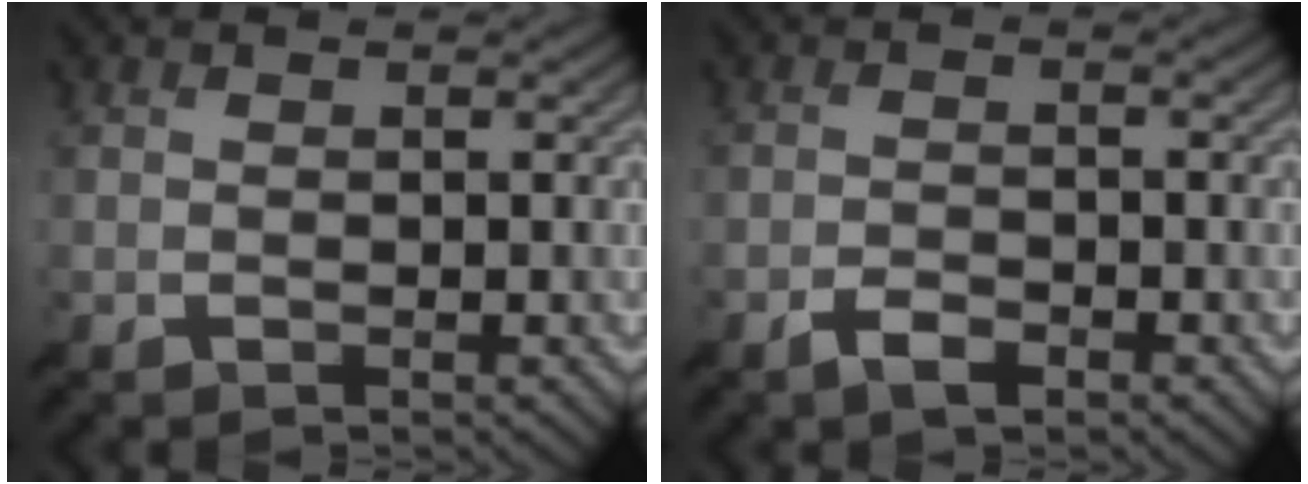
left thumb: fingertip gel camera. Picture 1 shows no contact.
{"total": 2.2, "force": [-1.7, 0.7, 1.3], "torque": [-0.029, -0.001, -0.033]}